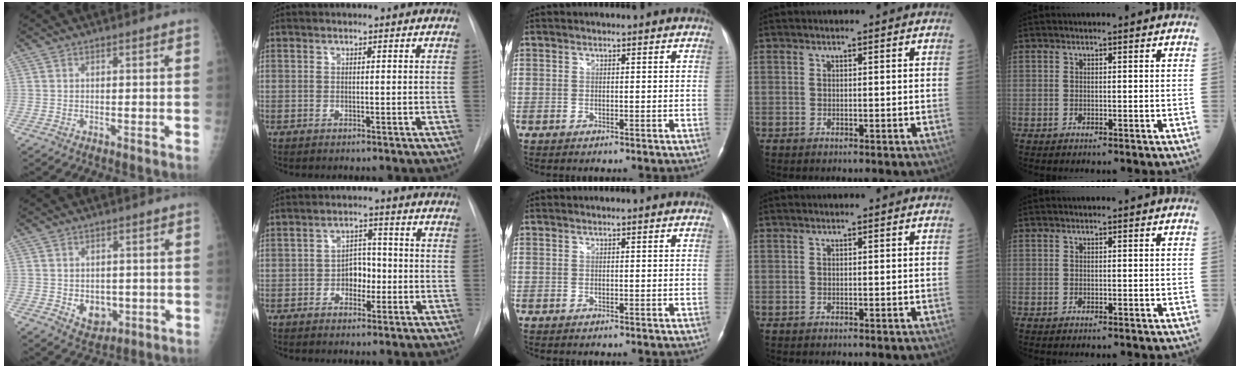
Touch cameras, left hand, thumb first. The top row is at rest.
{"thumb": {"total": 5.9, "force": [-0.7, 4.6, 3.6], "torque": [-0.026, -0.006, 0.007]}, "index": {"total": 4.3, "force": [-1.2, 2.9, 2.9], "torque": [-0.041, 0.010, -0.021]}}